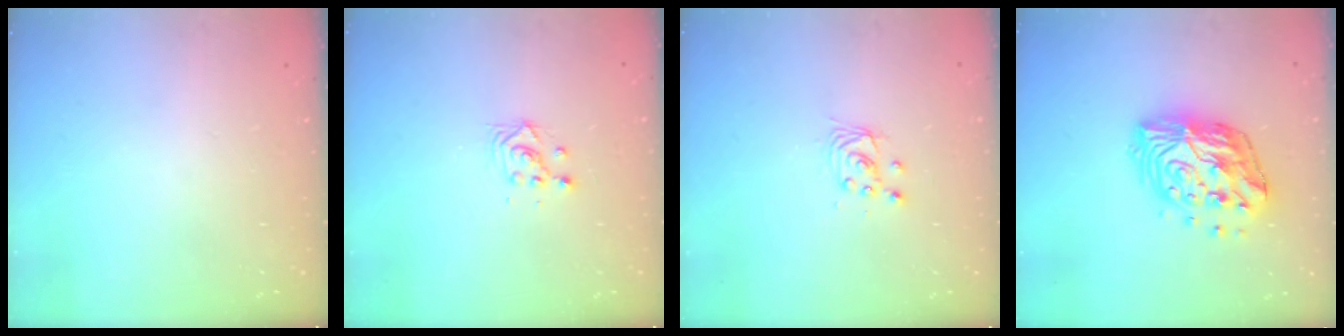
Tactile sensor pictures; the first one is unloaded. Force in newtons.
{"total": 2.8, "press": 2.8, "slide": 0.2}
{"total": 3.2, "press": 3.2, "slide": 0.2}
{"total": 15.0, "press": 15.0, "slide": 1.5}